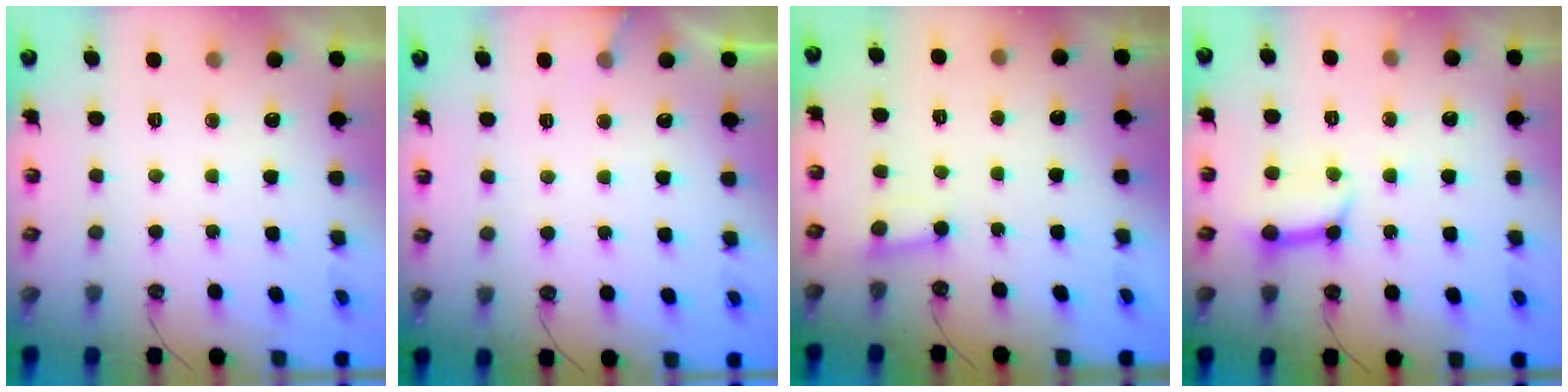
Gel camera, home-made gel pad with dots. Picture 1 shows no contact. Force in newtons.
{"total": 6.8, "press": 6.8, "slide": 0.4}
{"total": 2.6, "press": 2.5, "slide": 0.7}
{"total": 9.6, "press": 9.5, "slide": 1.3}